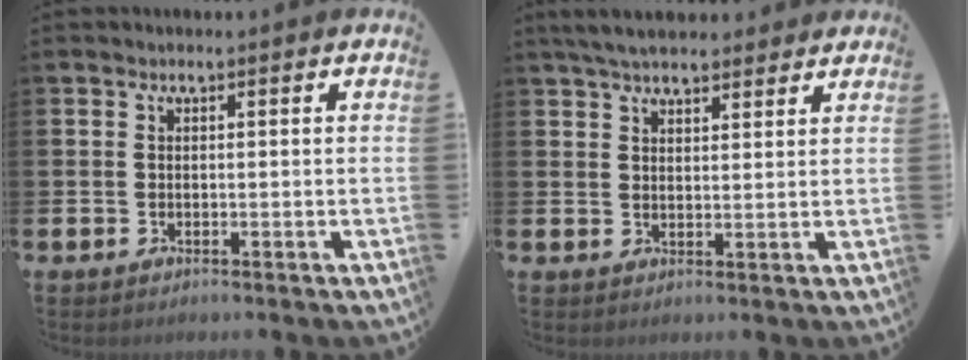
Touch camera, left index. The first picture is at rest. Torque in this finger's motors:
{"motor_torque": [1.03, -1.11, 0.61, 0.21]}